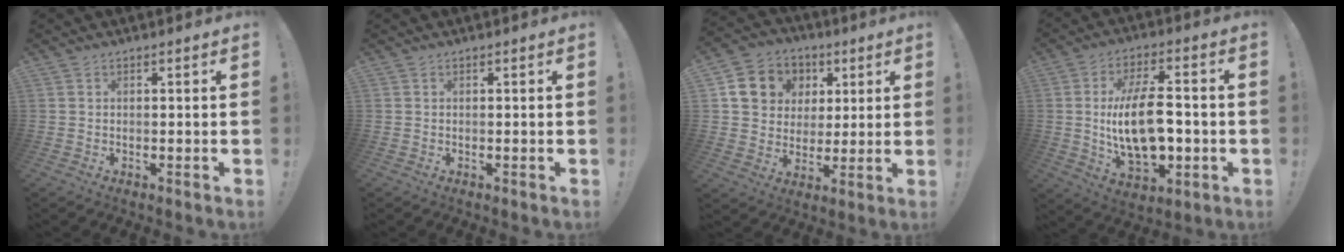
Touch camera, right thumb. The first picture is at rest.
{"total": 0.0}
{"total": 12.1, "force": [3.9, 10.7, 4.2], "torque": [-0.058, -0.012, 0.084]}
{"total": 17.8, "force": [-1.5, 8.9, 15.3], "torque": [-0.289, 0.002, -0.029]}